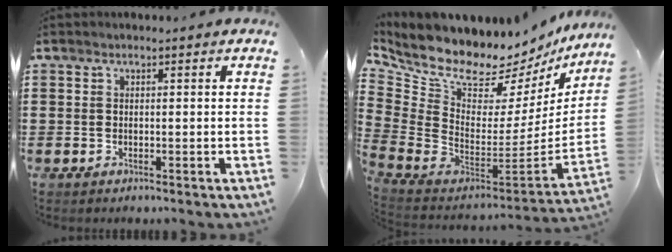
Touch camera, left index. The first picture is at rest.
{"total": 9.1, "force": [8.4, 2.5, 2.7], "torque": [-0.105, -0.089, 0.145]}